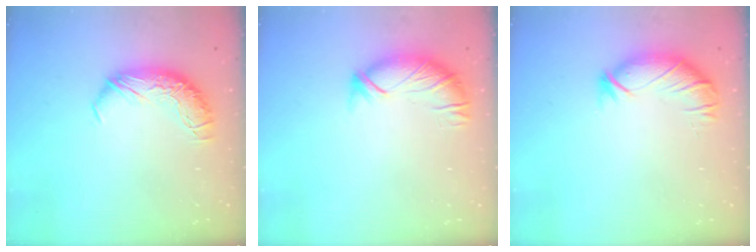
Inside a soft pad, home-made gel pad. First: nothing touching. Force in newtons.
{"total": 3.7, "press": 3.4, "slide": 1.3}
{"total": 2.9, "press": 2.8, "slide": 0.8}